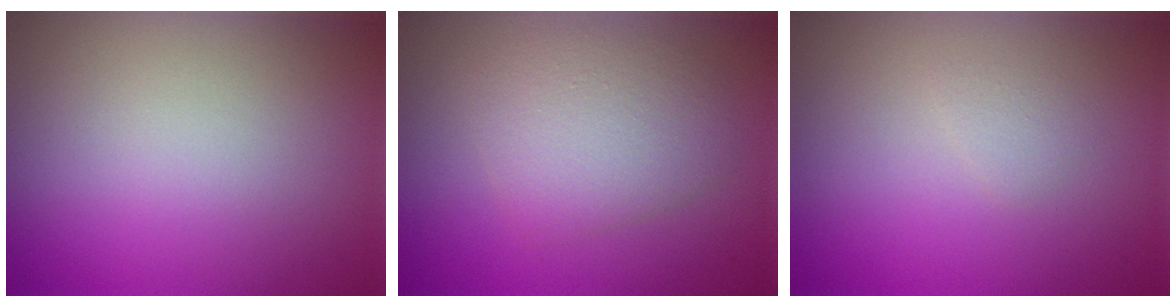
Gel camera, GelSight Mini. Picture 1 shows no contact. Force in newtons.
{"total": 3.9, "press": 3.9, "slide": 0.1}
{"total": 0.8, "press": 0.8, "slide": 0.1}